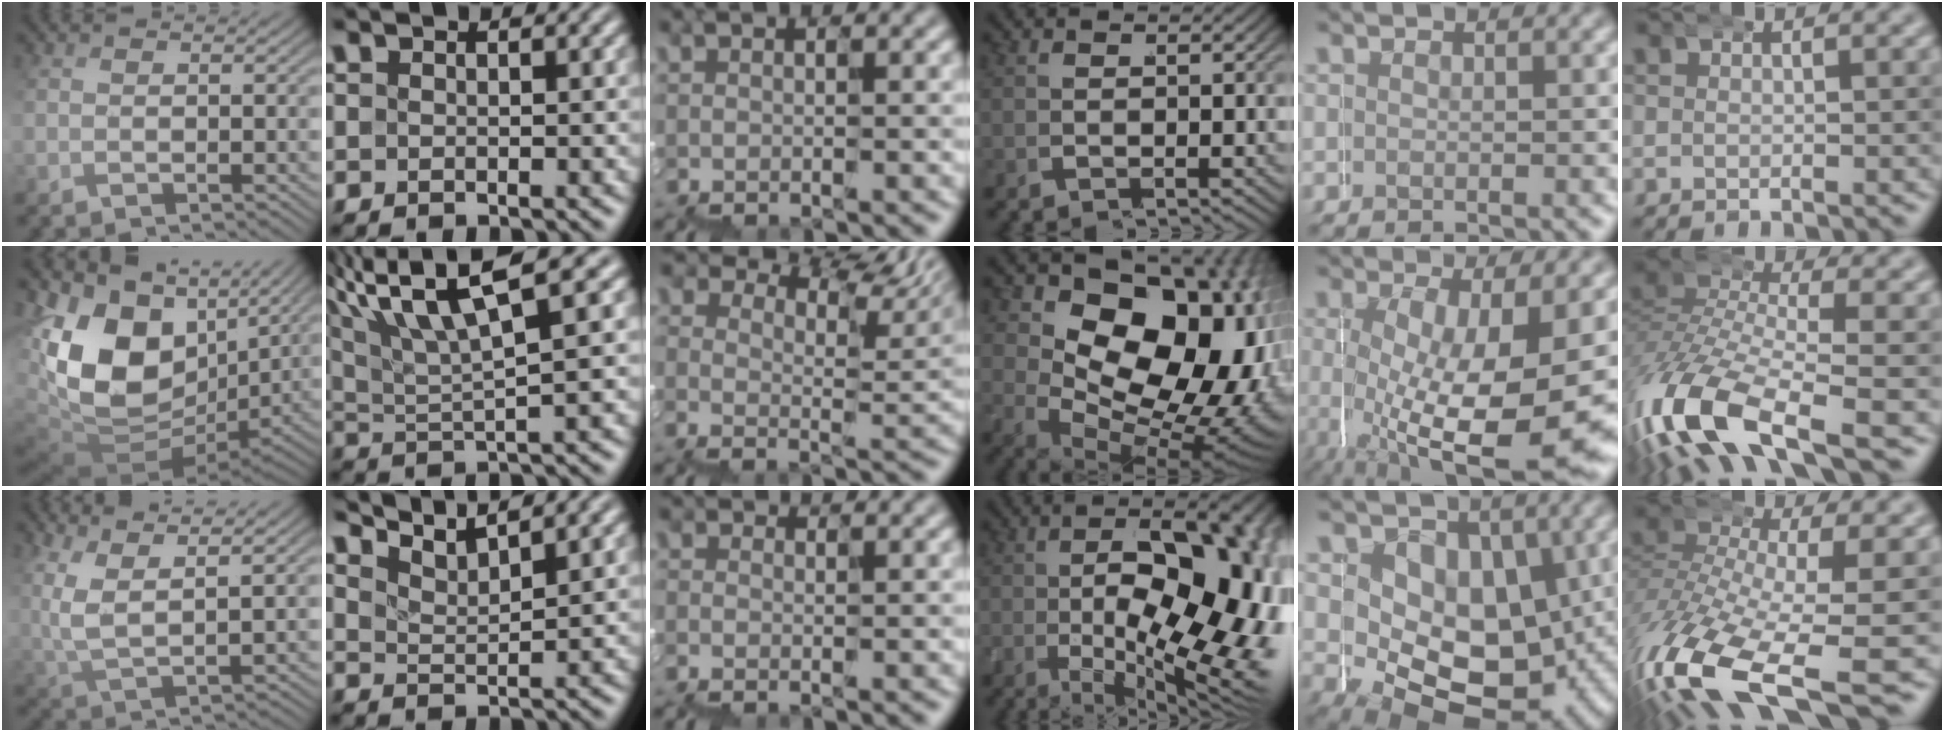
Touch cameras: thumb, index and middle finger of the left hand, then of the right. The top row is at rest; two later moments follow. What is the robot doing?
{"motion": "wrap", "object": "duck tape"}